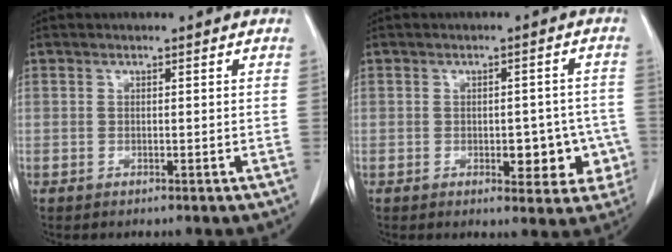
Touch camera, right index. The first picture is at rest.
{"total": 7.1, "force": [-1.8, 3.7, 5.8], "torque": [-0.048, 0.015, -0.013]}